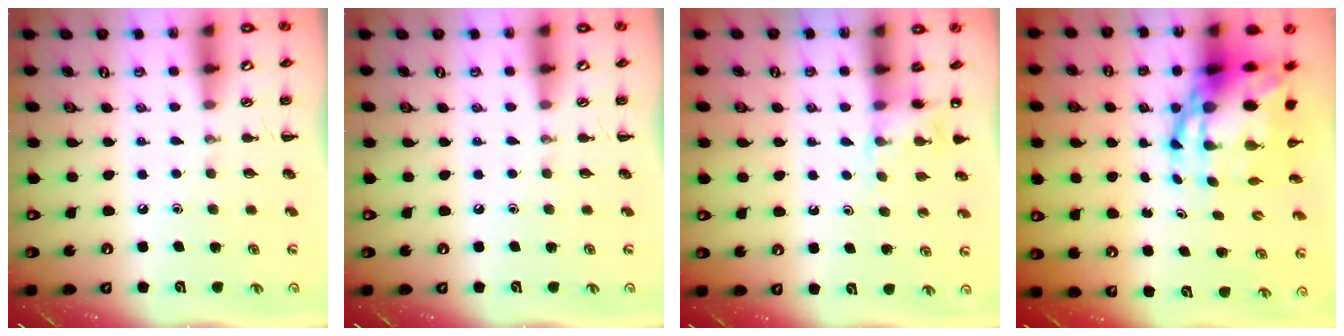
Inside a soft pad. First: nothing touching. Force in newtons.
{"total": 0.0}
{"total": 5.5, "press": 5.3, "slide": 1.3}
{"total": 11.4, "press": 10.9, "slide": 3.2}